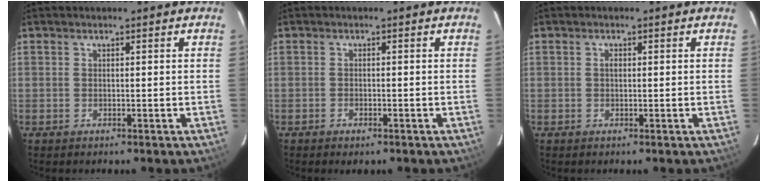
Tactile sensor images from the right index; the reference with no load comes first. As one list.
[{"total": 1.6, "force": [-1.1, 0.8, 0.8], "torque": [-0.019, -0.001, -0.020]}, {"total": 0.7, "force": [0.1, 0.5, 0.5], "torque": [-0.008, 0.003, 0.001]}]